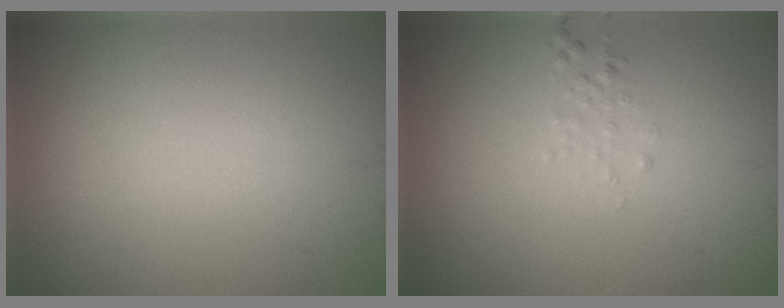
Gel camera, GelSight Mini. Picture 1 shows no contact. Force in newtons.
{"total": 0.8, "press": 0.8, "slide": 0.1}